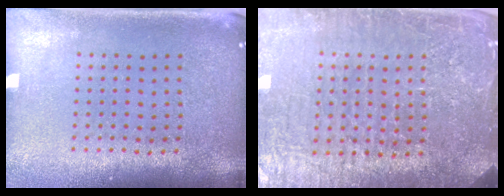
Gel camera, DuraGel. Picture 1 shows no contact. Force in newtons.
{"total": 5.6, "press": 5.1, "slide": 2.5}